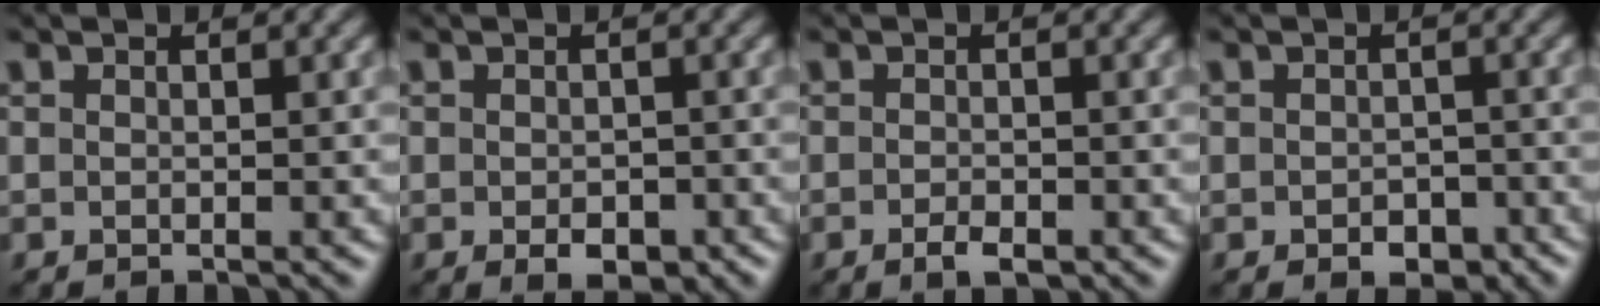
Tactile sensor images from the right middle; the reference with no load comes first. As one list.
[{"total": 2.6, "force": [-1.0, 1.5, 1.8], "torque": [-0.029, -0.007, -0.014]}, {"total": 1.7, "force": [-0.9, 0.8, 1.2], "torque": [-0.021, -0.003, -0.015]}, {"total": 2.4, "force": [-1.1, 1.6, 1.5], "torque": [-0.020, -0.005, -0.015]}]